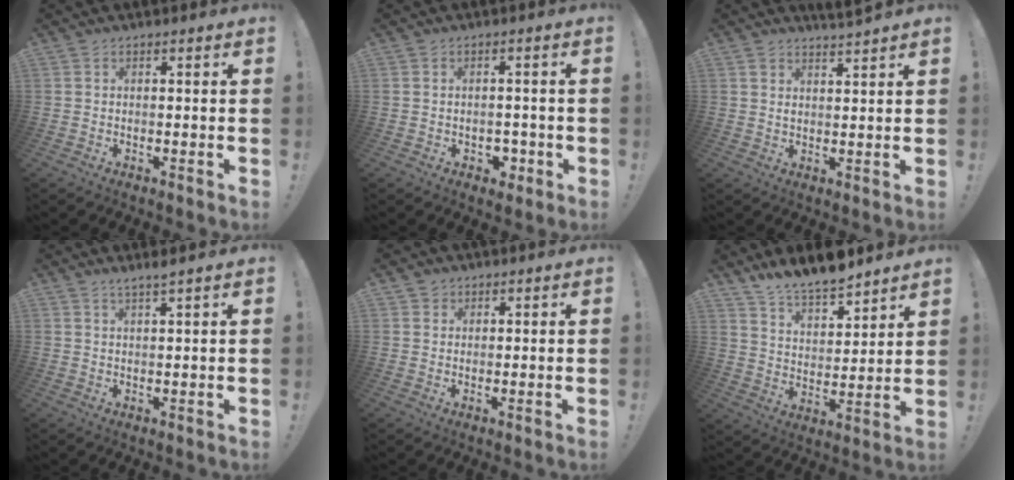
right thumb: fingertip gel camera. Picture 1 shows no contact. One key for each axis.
{"total": 4.2, "fx": -1.1, "fy": 3.6, "fz": 1.8, "tx": -0.020, "ty": 0.010, "tz": -0.016}
{"total": 3.4, "fx": 3.2, "fy": 0.5, "fz": 1.0, "tx": -0.012, "ty": -0.021, "tz": 0.056}
{"total": 2.6, "fx": 2.1, "fy": -0.4, "fz": 1.5, "tx": -0.026, "ty": -0.010, "tz": 0.035}
{"total": 1.9, "fx": 1.2, "fy": 1.4, "fz": 0.0, "tx": -0.004, "ty": -0.002, "tz": 0.023}
{"total": 11.1, "fx": 10.5, "fy": 2.4, "fz": 2.7, "tx": -0.073, "ty": -0.087, "tz": 0.195}